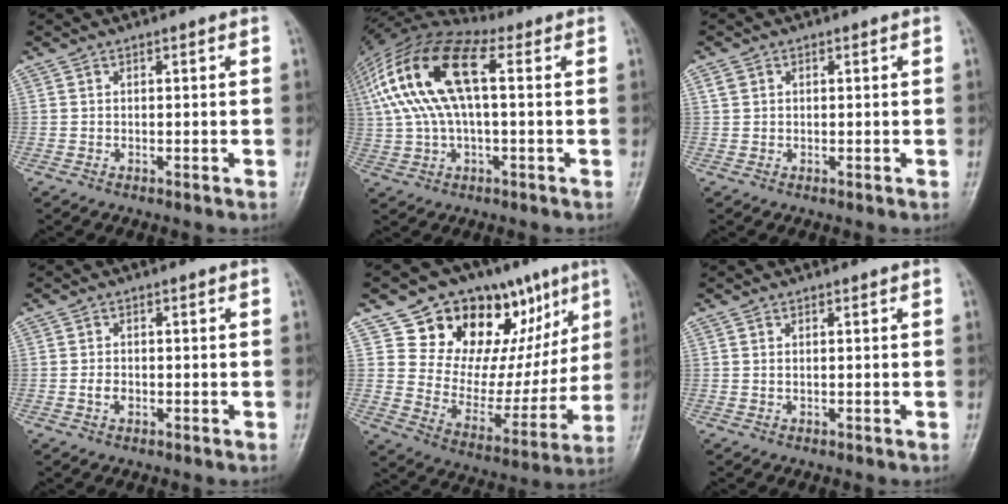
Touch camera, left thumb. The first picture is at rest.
{"total": 18.8, "force": [3.1, 8.3, 16.6], "torque": [-0.346, 0.042, 0.049]}
{"total": 1.7, "force": [0.4, 1.4, 0.8], "torque": [-0.011, 0.005, 0.008]}
{"total": 2.1, "force": [-0.6, 1.5, 1.4], "torque": [-0.023, 0.006, -0.012]}
{"total": 22.9, "force": [11.7, 13.8, 14.1], "torque": [-0.127, -0.035, 0.191]}
{"total": 0.7, "force": [0.1, 0.3, 0.7], "torque": [-0.021, 0.006, 0.005]}